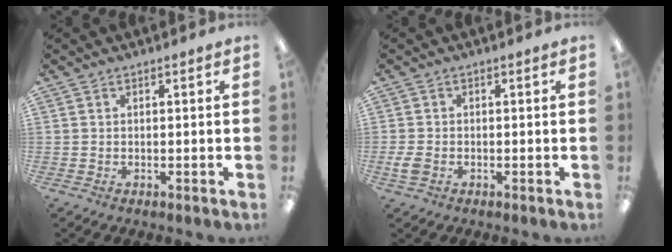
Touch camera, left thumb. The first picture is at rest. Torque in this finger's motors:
{"motor_torque": [-0.29, 0.31, -0.27, -0.01, 0.00]}